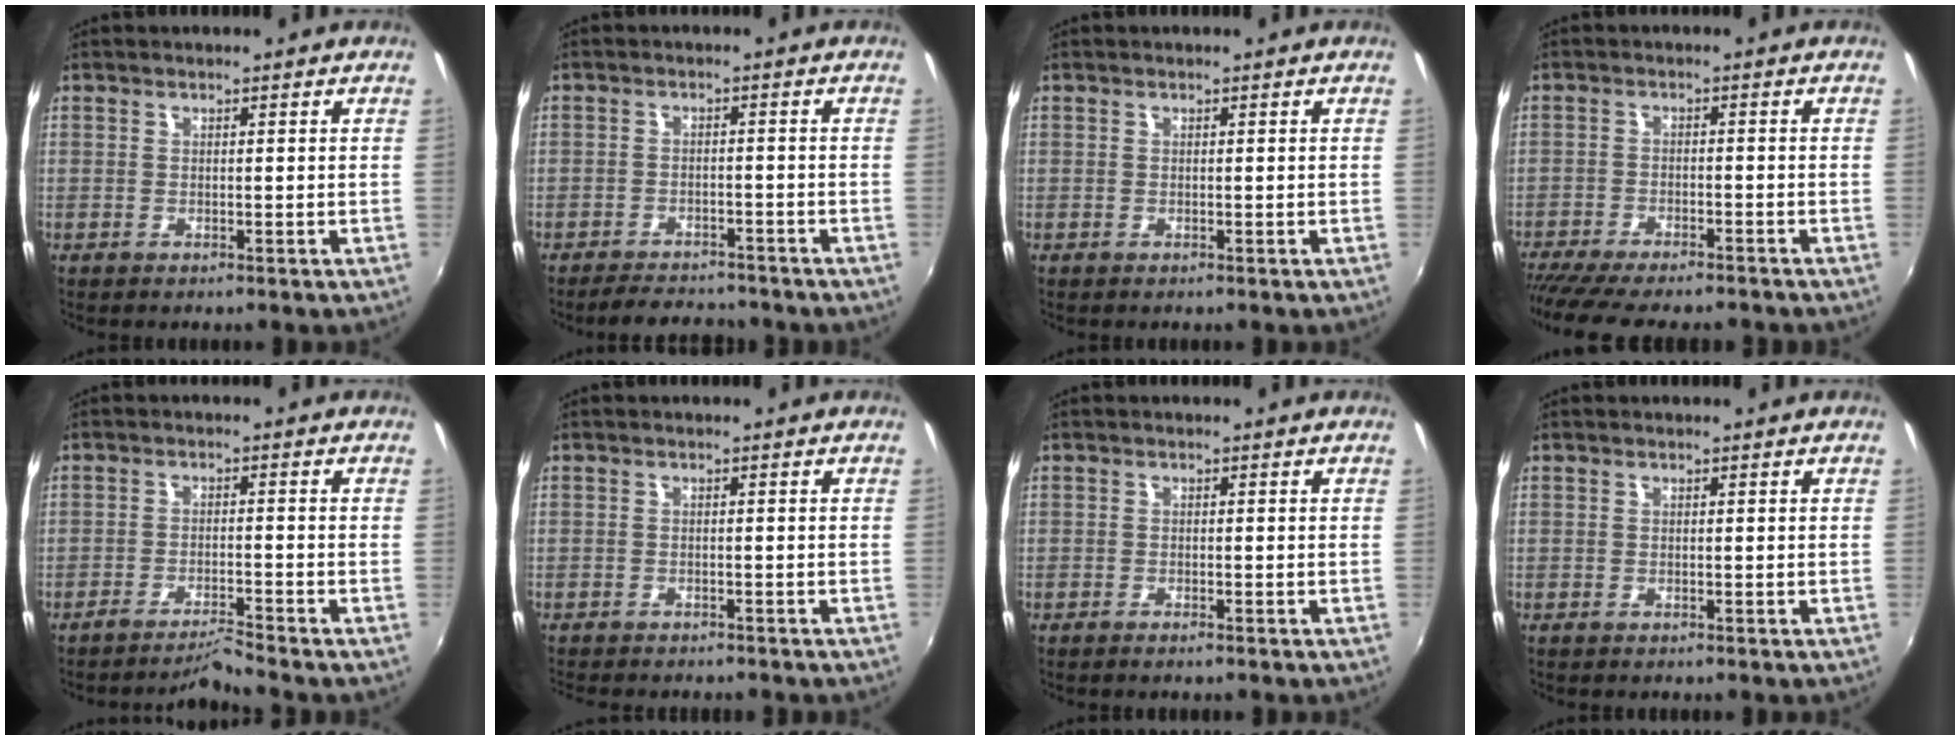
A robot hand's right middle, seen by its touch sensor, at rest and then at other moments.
{"total": 7.3, "force": [-6.6, 2.2, 2.1], "torque": [-0.061, 0.005, -0.096]}
{"total": 0.0}
{"total": 13.7, "force": [-11.9, 2.4, 6.4], "torque": [-0.135, -0.034, -0.182]}
{"total": 3.8, "force": [-3.5, -1.5, 0.4], "torque": [-0.024, 0.005, -0.065]}
{"total": 4.7, "force": [-4.4, 0.9, 1.6], "torque": [-0.041, -0.016, -0.066]}
{"total": 1.1, "force": [-0.9, 0.1, 0.5], "torque": [-0.014, -0.002, -0.020]}
{"total": 0.0}